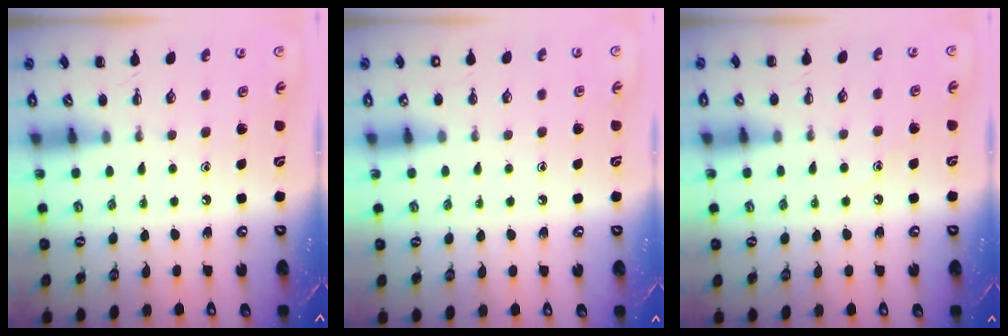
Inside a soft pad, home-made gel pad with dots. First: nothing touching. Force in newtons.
{"total": 2.1, "press": 2.0, "slide": 0.6}
{"total": 7.0, "press": 6.8, "slide": 1.6}